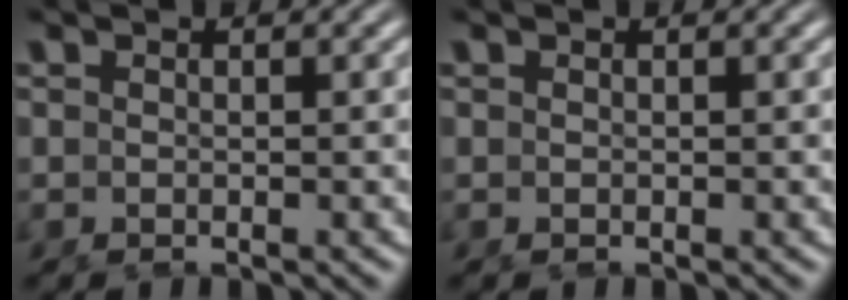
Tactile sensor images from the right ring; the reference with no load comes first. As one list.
[{"total": 0.0}]